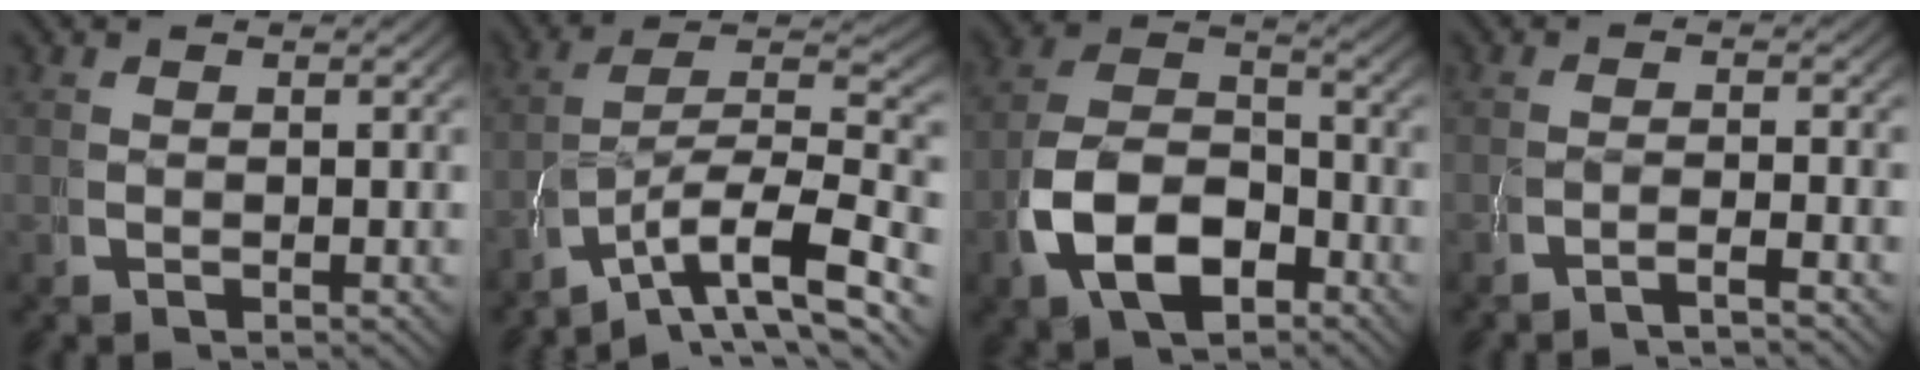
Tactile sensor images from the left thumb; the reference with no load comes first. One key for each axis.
{"total": 11.0, "fx": -2.9, "fy": 6.6, "fz": 8.3, "tx": -0.140, "ty": -0.033, "tz": -0.035}
{"total": 10.2, "fx": -2.3, "fy": 7.0, "fz": 7.0, "tx": -0.153, "ty": -0.035, "tz": -0.026}
{"total": 2.3, "fx": -1.5, "fy": -0.3, "fz": 1.7, "tx": -0.033, "ty": 0.004, "tz": -0.031}